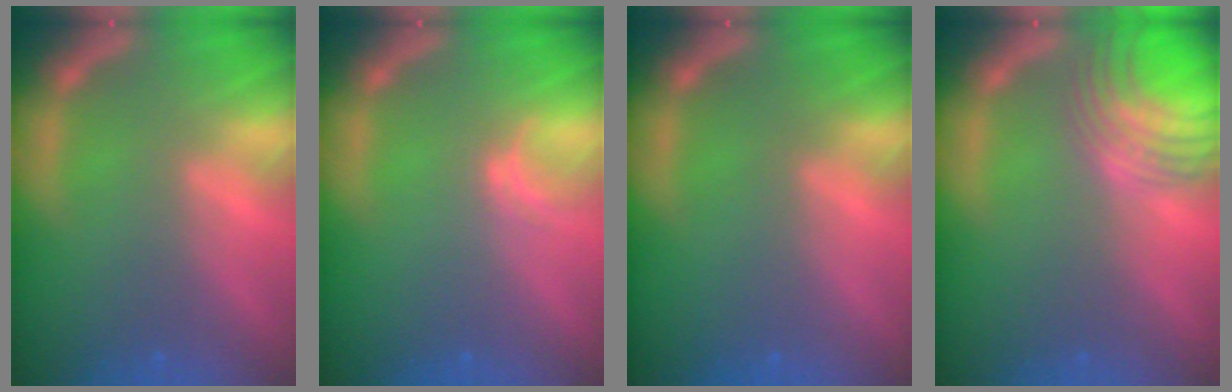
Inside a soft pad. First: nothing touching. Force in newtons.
{"total": 1.0}
{"total": 0.0}
{"total": 8.1}